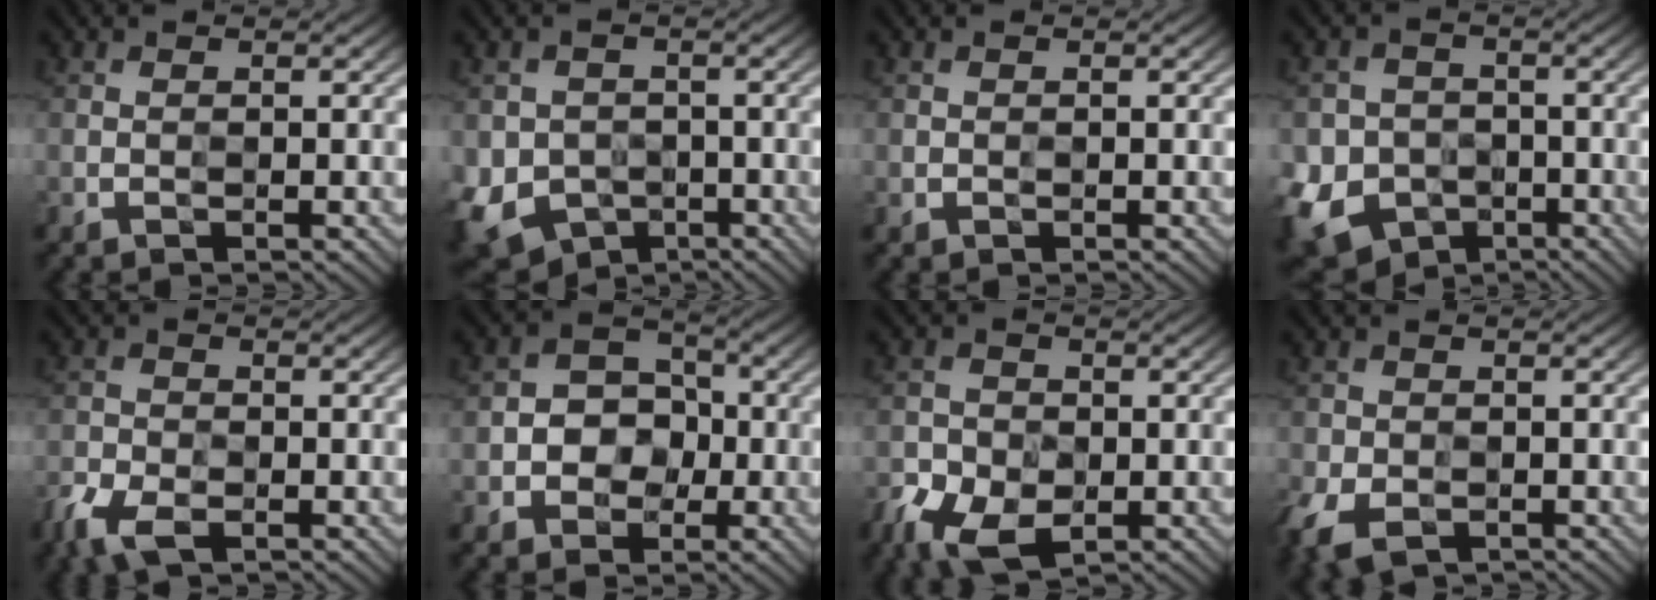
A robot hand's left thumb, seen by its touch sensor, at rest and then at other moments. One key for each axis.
{"total": 6.5, "fx": -2.3, "fy": 5.6, "fz": 2.3, "tx": -0.063, "ty": -0.018, "tz": -0.041}
{"total": 0.5, "fx": 0.0, "fy": 0.5, "fz": 0.1, "tx": -0.003, "ty": -0.004, "tz": 0.001}
{"total": 9.8, "fx": -4.1, "fy": 8.5, "fz": 2.6, "tx": -0.081, "ty": -0.044, "tz": -0.091}
{"total": 5.0, "fx": -3.1, "fy": 2.6, "fz": 2.9, "tx": -0.073, "ty": -0.012, "tz": -0.065}
{"total": 5.0, "fx": -1.3, "fy": 4.3, "fz": 2.3, "tx": -0.031, "ty": 0.005, "tz": -0.034}
{"total": 6.1, "fx": -3.3, "fy": 3.8, "fz": 3.5, "tx": -0.080, "ty": -0.011, "tz": -0.062}
{"total": 4.5, "fx": -2.4, "fy": 3.1, "fz": 2.2, "tx": -0.060, "ty": -0.018, "tz": -0.046}